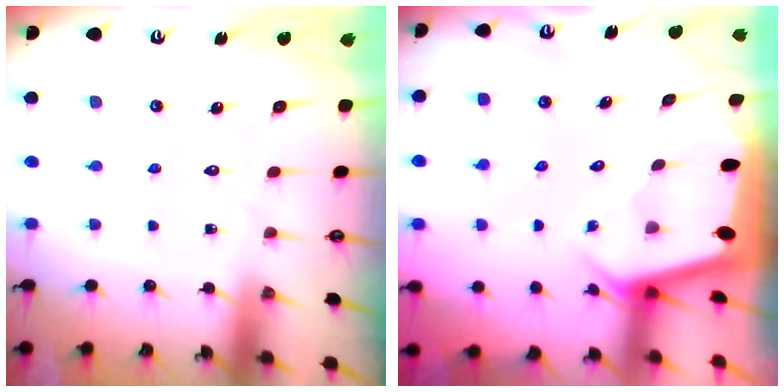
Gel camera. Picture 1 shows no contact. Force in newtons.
{"total": 2.2, "press": 2.2, "slide": 0.1}